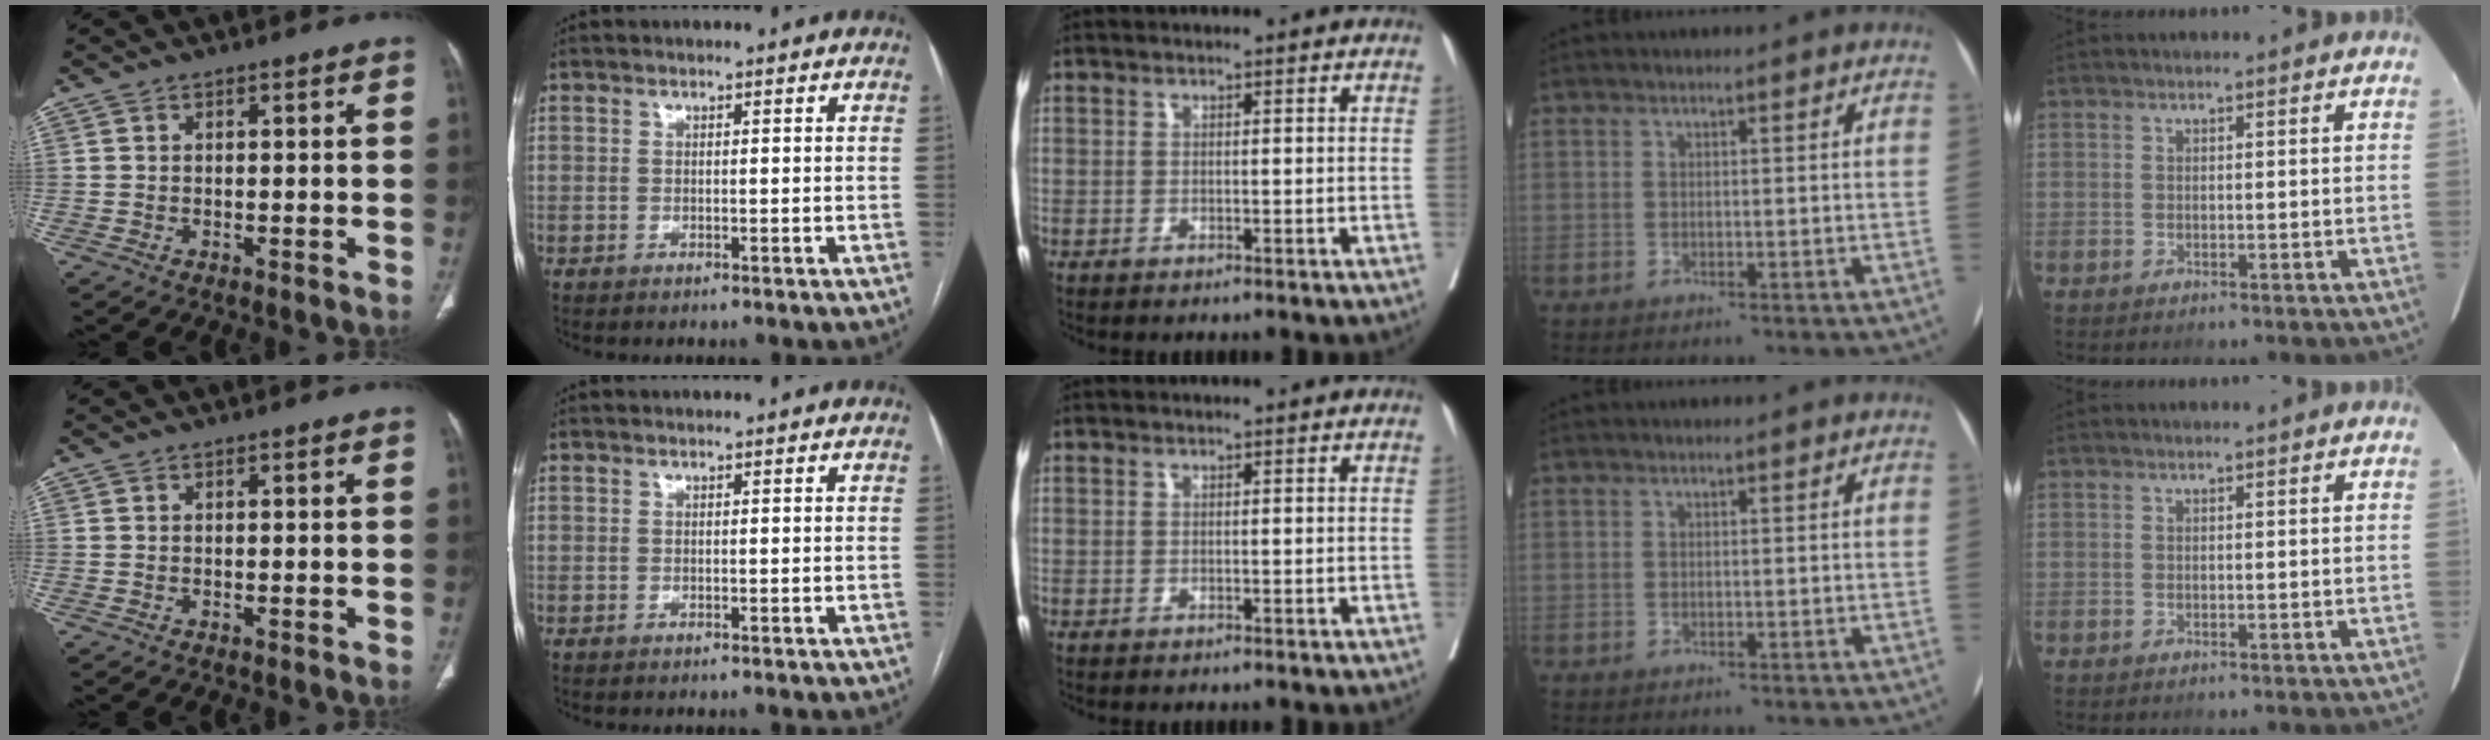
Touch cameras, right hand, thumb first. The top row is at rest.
{}